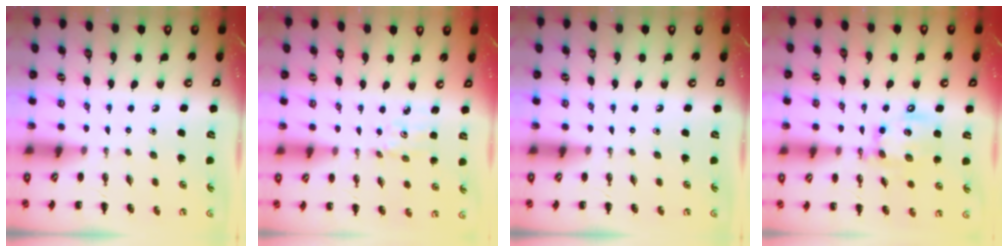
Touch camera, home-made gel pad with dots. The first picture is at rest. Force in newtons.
{"total": 1.5, "press": 1.5, "slide": 0.3}
{"total": 0.0}
{"total": 14.6, "press": 14.4, "slide": 2.4}